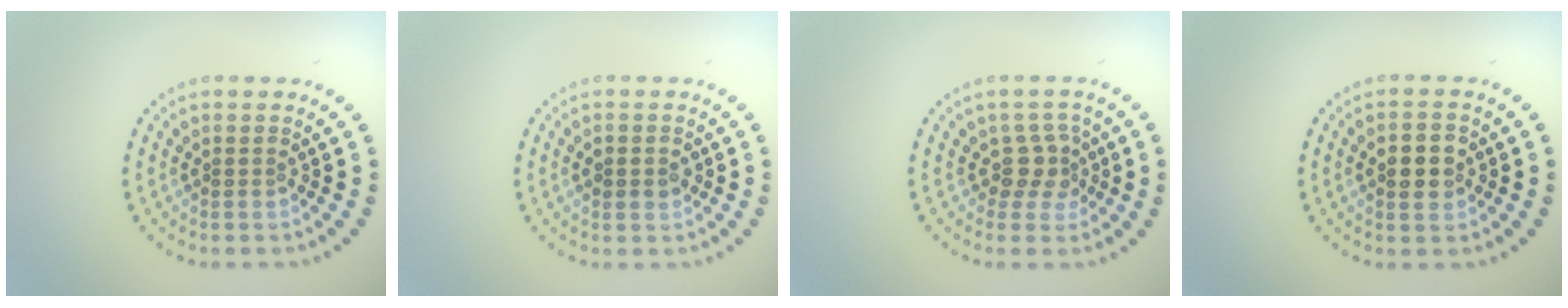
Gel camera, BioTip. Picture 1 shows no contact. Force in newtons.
{"total": 2.0, "press": 2.0, "slide": 0.1}
{"total": 2.3, "press": 1.7, "slide": 1.6}
{"total": 2.9, "press": 2.9, "slide": 0.1}